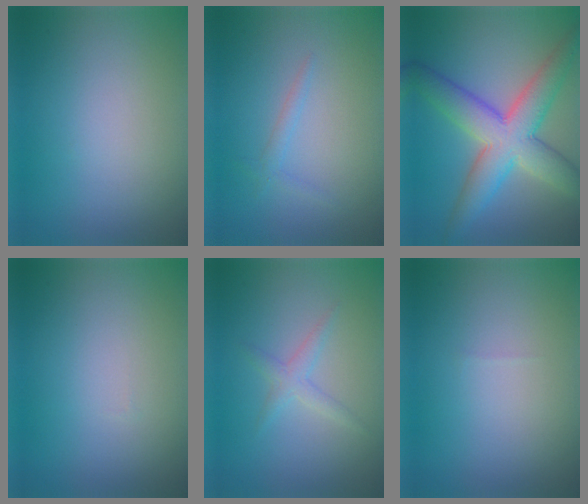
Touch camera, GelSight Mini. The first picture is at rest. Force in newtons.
{"total": 0.9, "press": 0.9, "slide": 0.1}
{"total": 8.0, "press": 8.0, "slide": 0.5}
{"total": 0.0}
{"total": 1.4, "press": 1.4, "slide": 0.0}
{"total": 0.0}